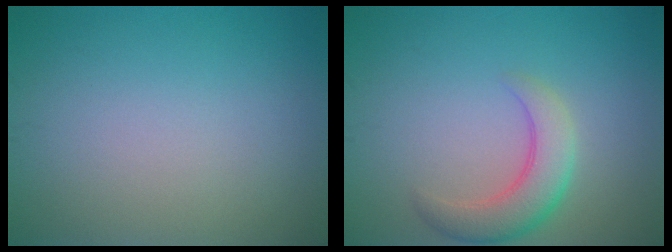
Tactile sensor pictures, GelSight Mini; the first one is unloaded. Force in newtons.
{"total": 4.1, "press": 4.1, "slide": 0.3}